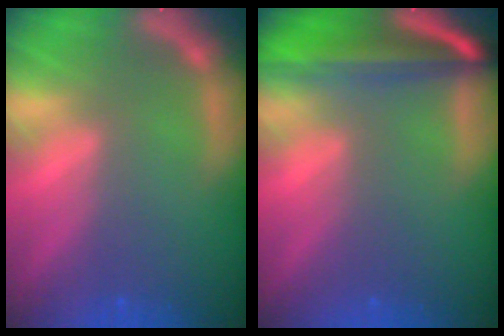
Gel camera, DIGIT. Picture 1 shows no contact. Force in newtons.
{"total": 9.0}